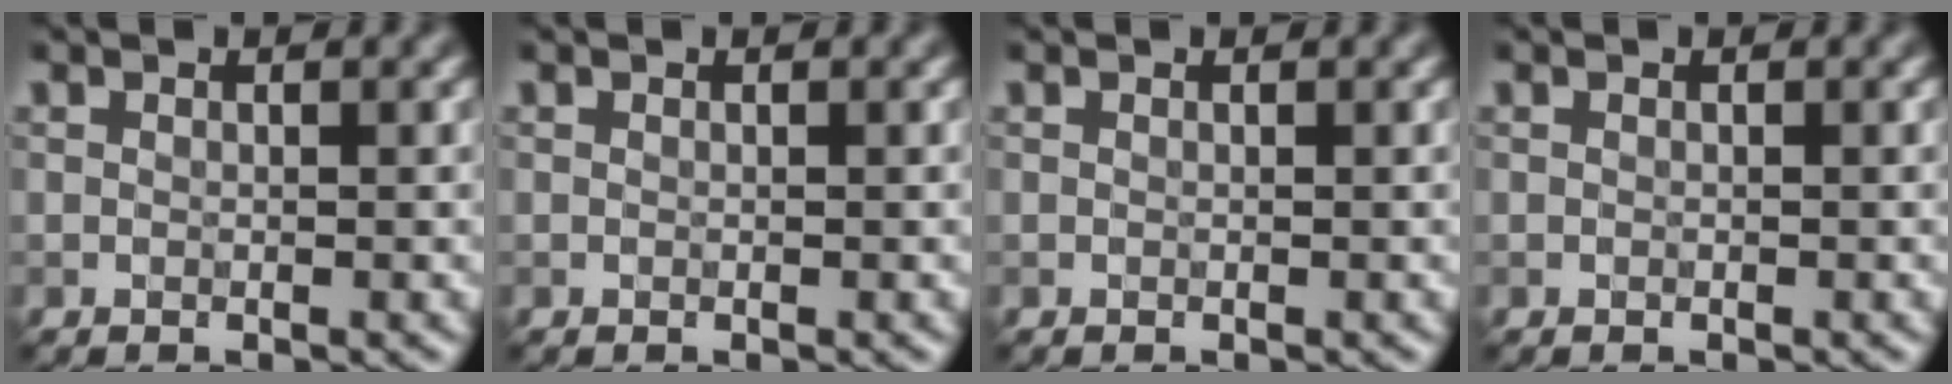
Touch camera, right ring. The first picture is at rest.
{"total": 0.0}
{"total": 0.0}
{"total": 0.0}